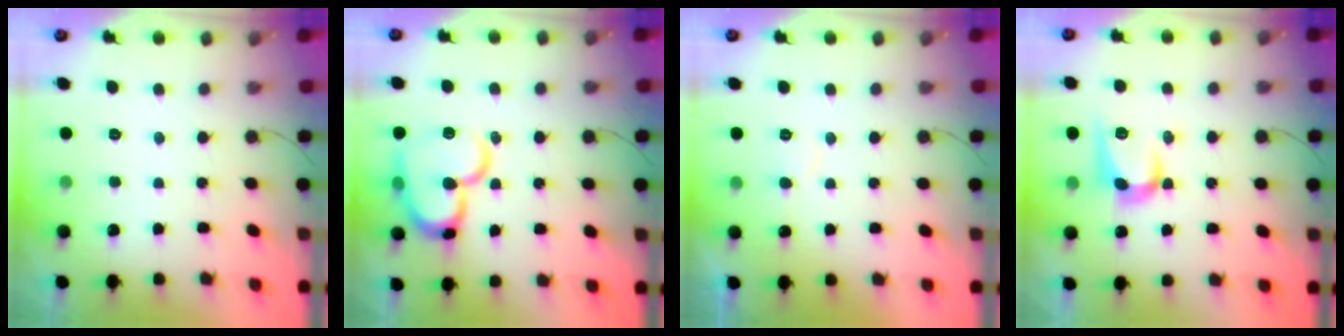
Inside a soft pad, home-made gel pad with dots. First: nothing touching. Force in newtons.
{"total": 17.5, "press": 17.4, "slide": 2.1}
{"total": 5.6, "press": 5.6, "slide": 0.5}
{"total": 10.7, "press": 10.7, "slide": 0.6}